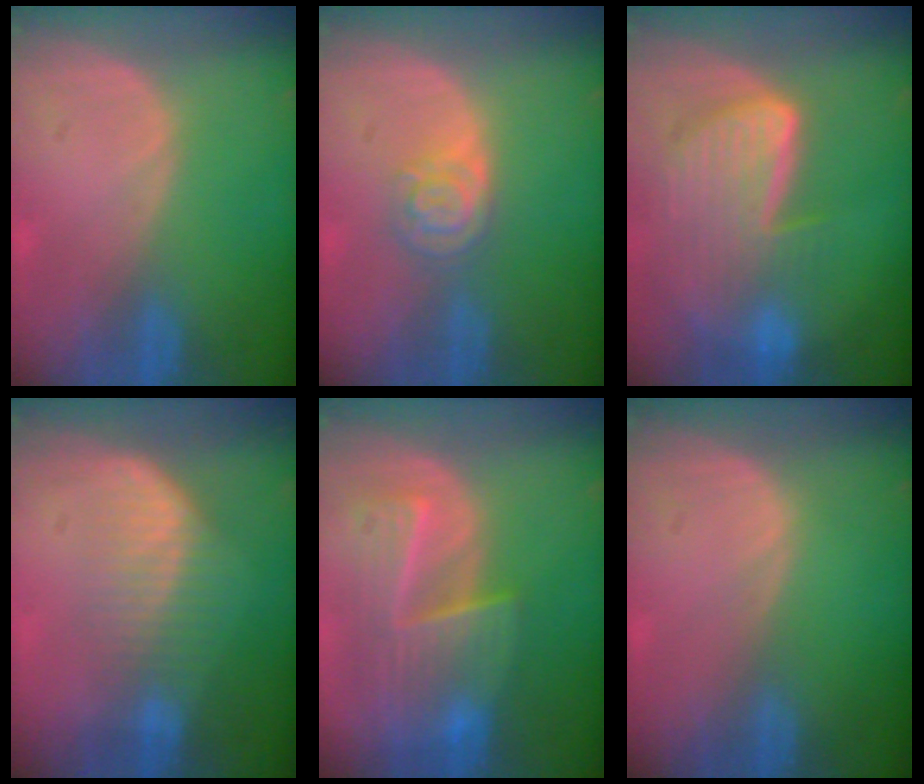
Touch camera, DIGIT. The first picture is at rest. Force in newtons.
{"total": 4.3, "press": 3.9, "slide": 1.9}
{"total": 9.3, "press": 8.1, "slide": 4.6}
{"total": 6.5, "press": 6.0, "slide": 2.4}
{"total": 9.5, "press": 8.4, "slide": 4.5}
{"total": 0.0}